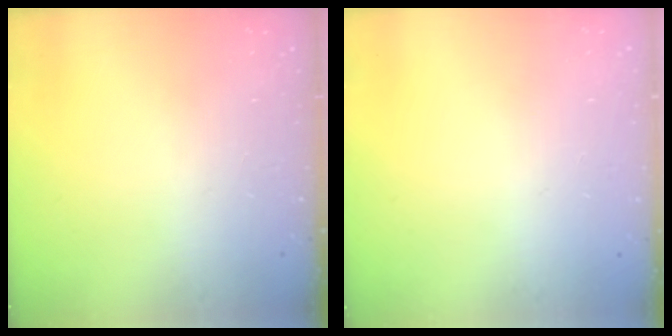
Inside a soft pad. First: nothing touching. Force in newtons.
{"total": 0.0}